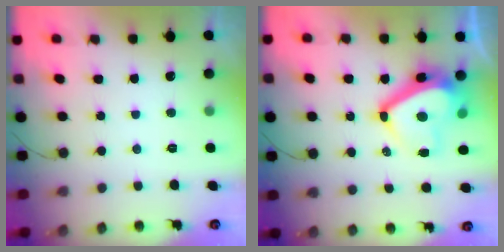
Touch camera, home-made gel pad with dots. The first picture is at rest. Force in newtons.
{"total": 13.0, "press": 12.7, "slide": 2.6}